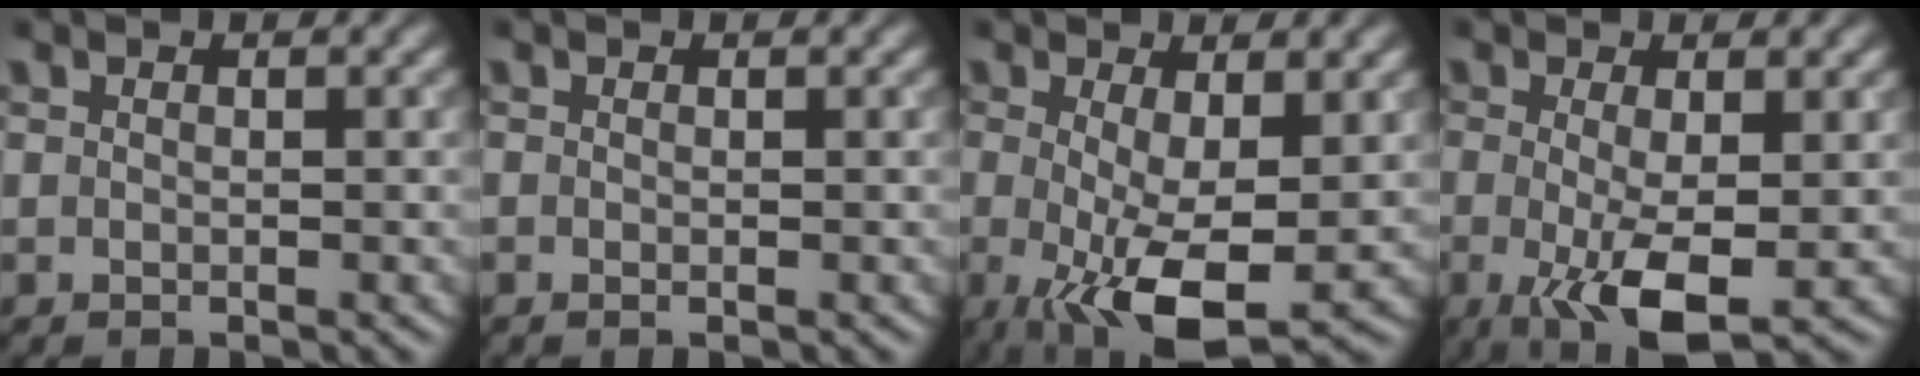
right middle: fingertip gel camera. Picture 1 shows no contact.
{"total": 0.0}
{"total": 8.2, "force": [-1.5, 2.9, 7.5], "torque": [-0.139, -0.022, -0.020]}
{"total": 6.1, "force": [-1.3, 1.9, 5.6], "torque": [-0.111, -0.019, -0.021]}